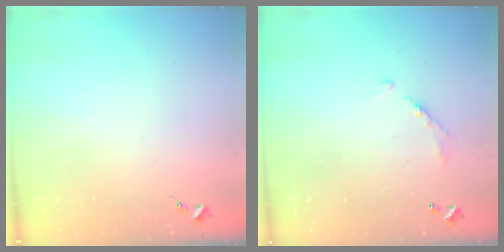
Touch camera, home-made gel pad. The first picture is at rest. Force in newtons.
{"total": 6.5, "press": 6.5, "slide": 0.4}